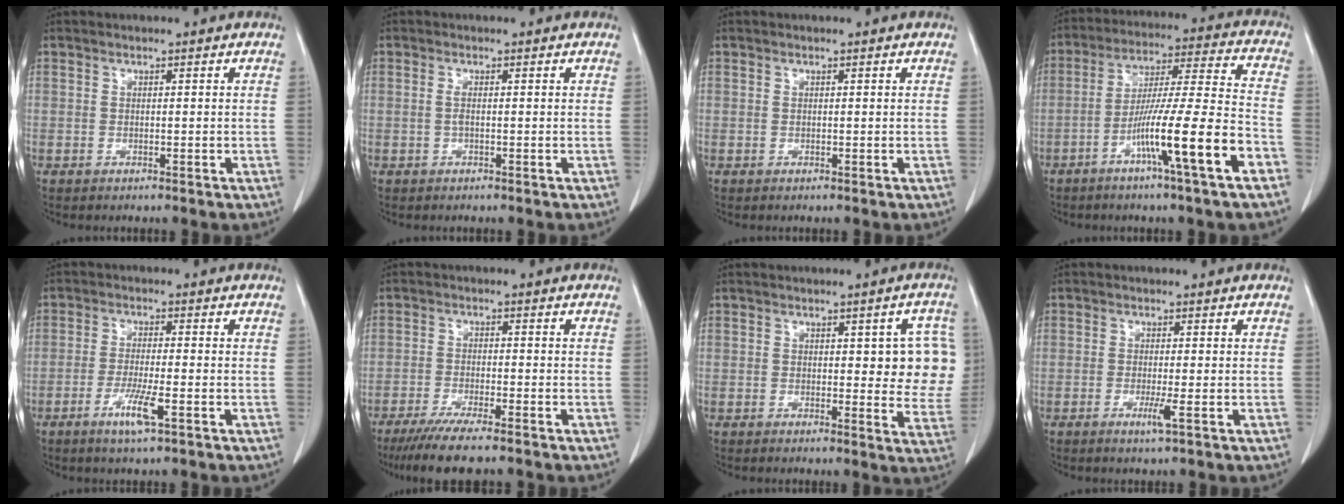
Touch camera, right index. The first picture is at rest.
{"total": 0.8, "force": [0.0, 0.0, 0.8], "torque": [-0.017, 0.002, -0.001]}
{"total": 0.0}
{"total": 15.0, "force": [-7.0, -0.9, 13.2], "torque": [-0.228, -0.003, -0.119]}
{"total": 5.1, "force": [-2.5, 0.1, 4.5], "torque": [-0.086, -0.009, -0.045]}
{"total": 7.8, "force": [-6.2, 0.1, 4.8], "torque": [-0.076, -0.020, -0.101]}
{"total": 8.4, "force": [1.7, 3.1, 7.6], "torque": [-0.063, 0.003, 0.015]}
{"total": 2.2, "force": [-0.9, -0.3, 2.0], "torque": [-0.037, -0.005, -0.015]}